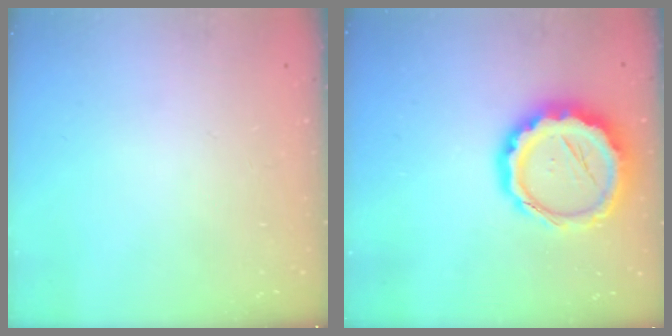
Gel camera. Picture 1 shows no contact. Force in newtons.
{"total": 15.0, "press": 14.6, "slide": 3.2}